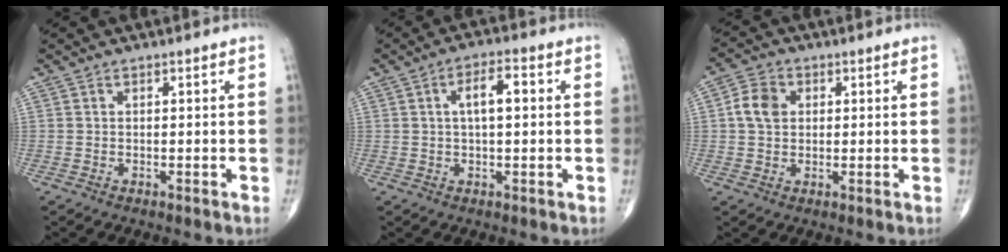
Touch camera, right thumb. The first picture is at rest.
{"total": 5.3, "force": [0.9, 2.1, 4.8], "torque": [-0.076, 0.010, 0.010]}
{"total": 5.4, "force": [0.9, 4.2, 3.3], "torque": [-0.056, 0.006, 0.011]}